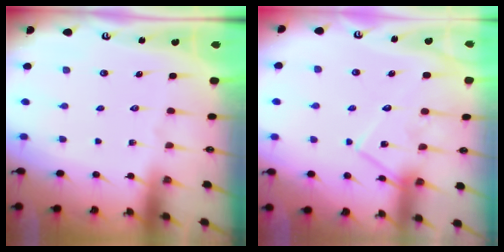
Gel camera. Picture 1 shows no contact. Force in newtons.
{"total": 12.3, "press": 12.3, "slide": 1.0}